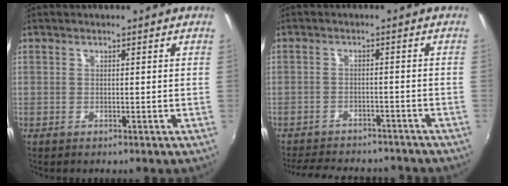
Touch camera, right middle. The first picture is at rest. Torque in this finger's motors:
{"motor_torque": [1.06, -1.08, 0.10, 0.04]}